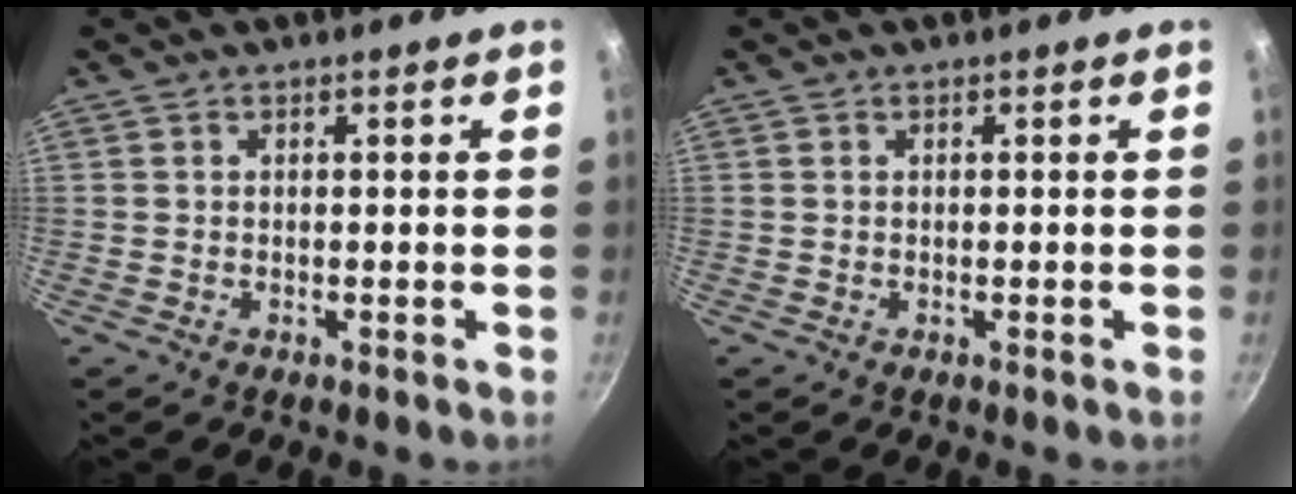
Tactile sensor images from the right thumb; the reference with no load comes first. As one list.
[{"total": 0.0}]